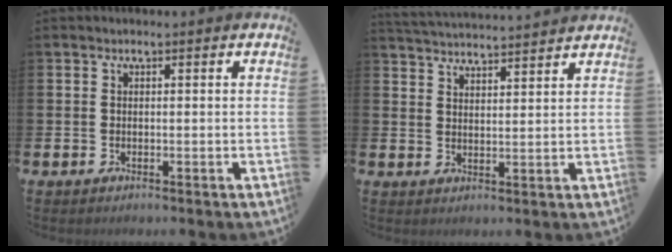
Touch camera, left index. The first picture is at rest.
{"total": 4.1, "force": [4.1, -0.2, 0.0], "torque": [-0.005, -0.032, 0.071]}